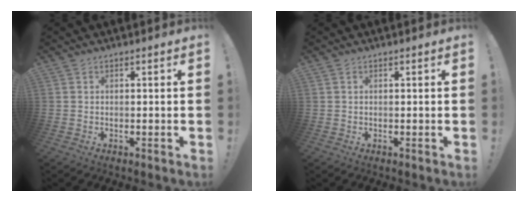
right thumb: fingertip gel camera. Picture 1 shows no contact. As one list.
[{"total": 0.0}]